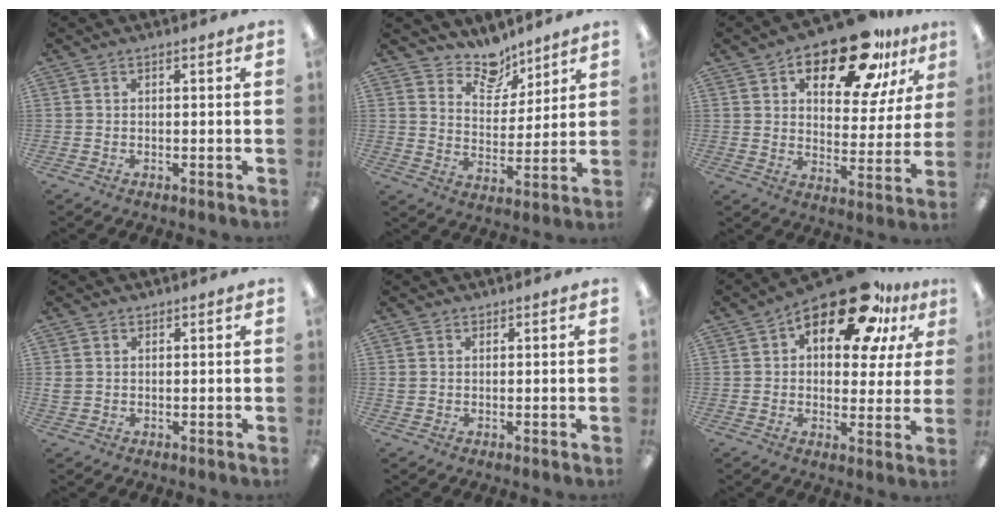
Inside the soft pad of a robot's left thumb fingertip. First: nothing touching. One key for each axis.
{"total": 9.6, "fx": 8.4, "fy": 4.5, "fz": 1.7, "tx": -0.022, "ty": -0.064, "tz": 0.154}
{"total": 18.7, "fx": 13.1, "fy": 8.0, "fz": 10.8, "tx": -0.161, "ty": -0.070, "tz": 0.216}
{"total": 1.8, "fx": 1.0, "fy": 1.4, "fz": 0.6, "tx": -0.014, "ty": 0.003, "tz": 0.017}
{"total": 1.2, "fx": 0.9, "fy": 0.9, "fz": 0.2, "tx": -0.005, "ty": 0.002, "tz": 0.017}
{"total": 20.5, "fx": 12.3, "fy": 9.2, "fz": 13.6, "tx": -0.199, "ty": -0.065, "tz": 0.203}